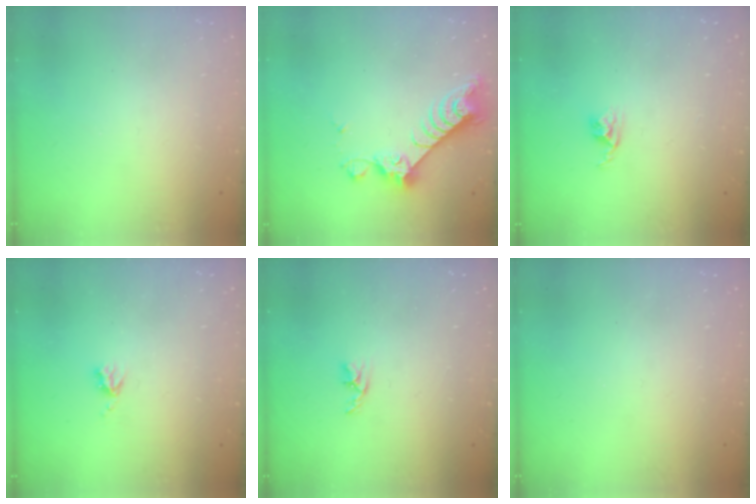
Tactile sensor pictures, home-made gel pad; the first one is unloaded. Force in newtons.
{"total": 8.1, "press": 8.1, "slide": 0.7}
{"total": 2.5, "press": 2.5, "slide": 0.4}
{"total": 3.7, "press": 3.6, "slide": 0.5}
{"total": 3.3, "press": 3.3, "slide": 0.5}
{"total": 0.0}